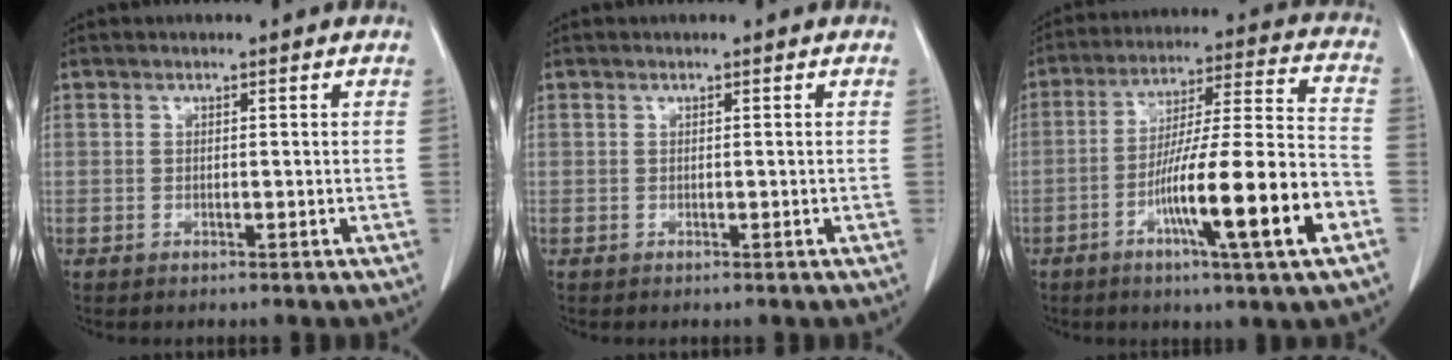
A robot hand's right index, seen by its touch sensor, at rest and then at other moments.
{"total": 0.0}
{"total": 17.8, "force": [-7.0, 0.2, 16.4], "torque": [-0.272, -0.006, -0.111]}